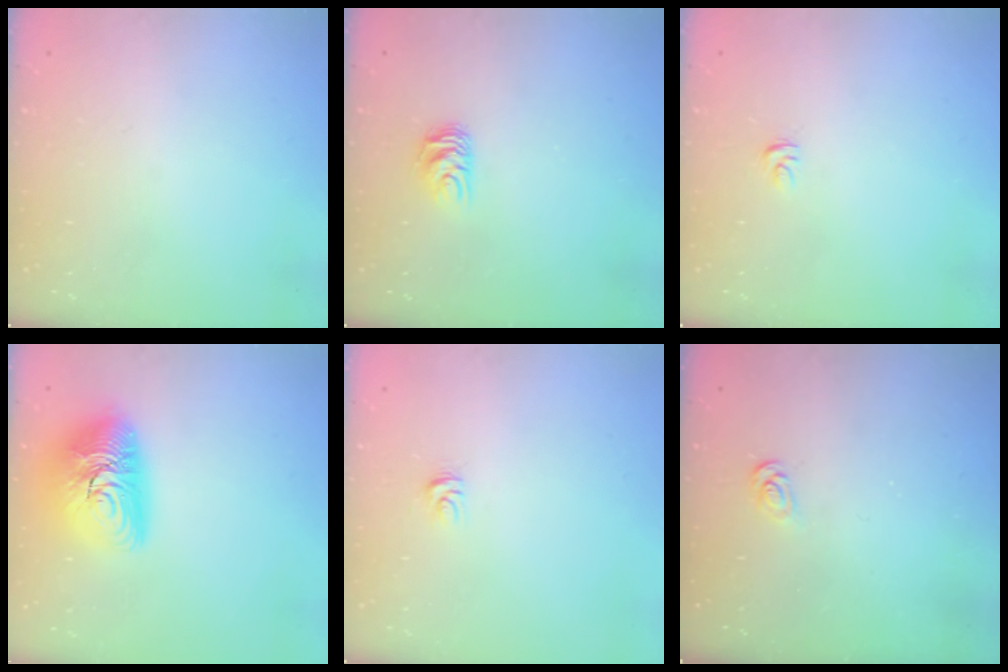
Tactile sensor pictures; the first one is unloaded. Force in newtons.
{"total": 6.5, "press": 6.4, "slide": 0.6}
{"total": 3.9, "press": 3.8, "slide": 0.4}
{"total": 14.9, "press": 14.9, "slide": 1.2}
{"total": 4.1, "press": 4.1, "slide": 0.4}
{"total": 2.5, "press": 2.5, "slide": 0.3}